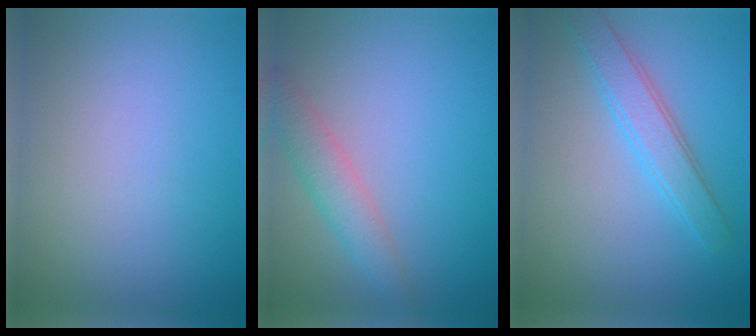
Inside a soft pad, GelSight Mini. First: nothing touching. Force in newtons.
{"total": 2.9, "press": 2.9, "slide": 0.2}
{"total": 3.2, "press": 3.2, "slide": 0.1}